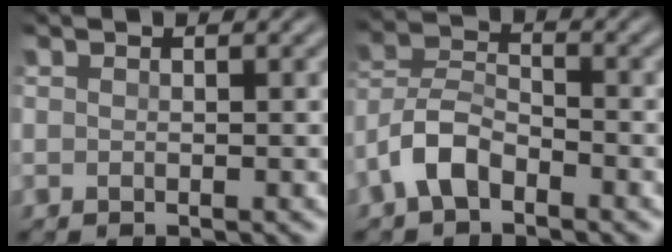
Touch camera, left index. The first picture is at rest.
{"total": 4.1, "force": [-2.7, 1.8, 2.5], "torque": [-0.057, 0.012, -0.059]}